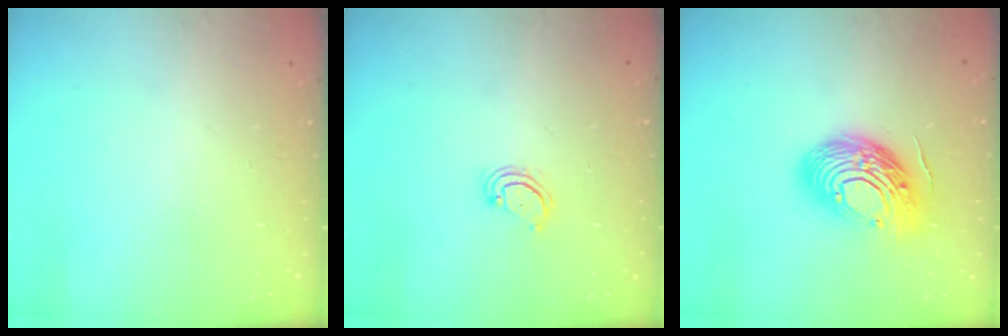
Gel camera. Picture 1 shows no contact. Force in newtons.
{"total": 2.9, "press": 2.8, "slide": 0.4}
{"total": 18.7, "press": 18.7, "slide": 1.6}